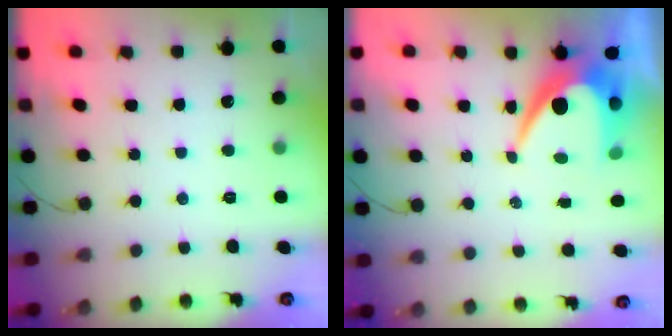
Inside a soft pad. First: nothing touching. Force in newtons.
{"total": 9.6, "press": 9.6, "slide": 0.6}